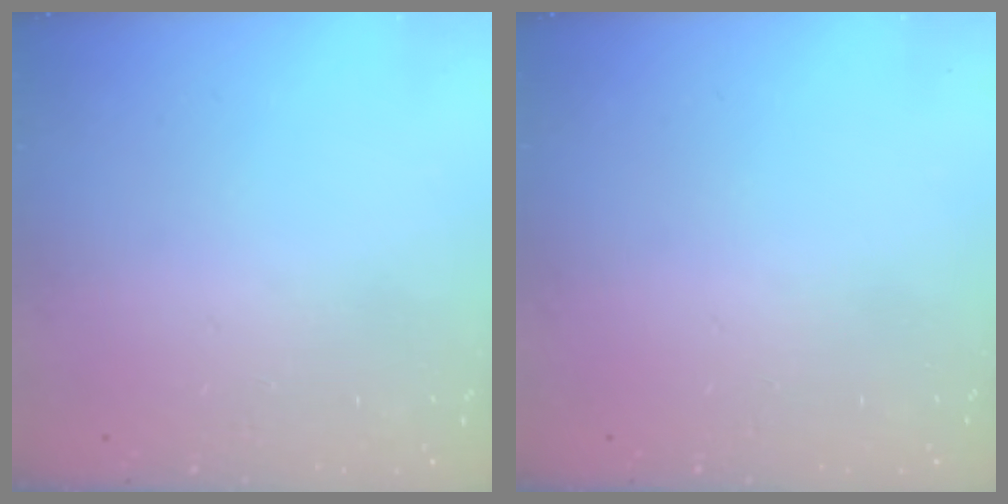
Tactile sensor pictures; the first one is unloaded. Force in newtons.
{"total": 0.0}